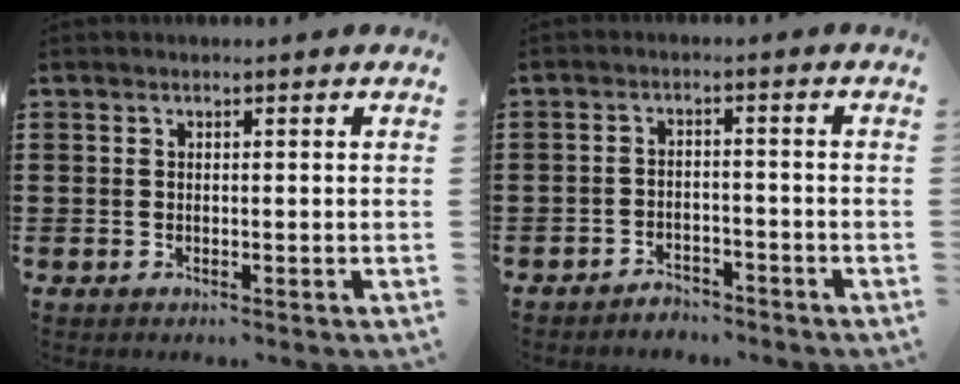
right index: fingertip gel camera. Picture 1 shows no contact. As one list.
[{"total": 2.9, "force": [-2.9, 0.6, 0.0], "torque": [-0.007, 0.002, -0.060]}]